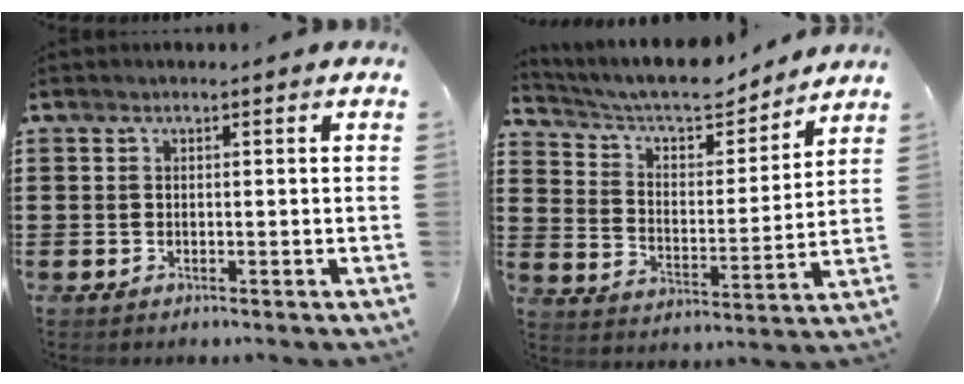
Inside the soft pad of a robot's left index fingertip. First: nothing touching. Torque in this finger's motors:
{"motor_torque": [1.08, -1.06, 0.28, 0.07]}